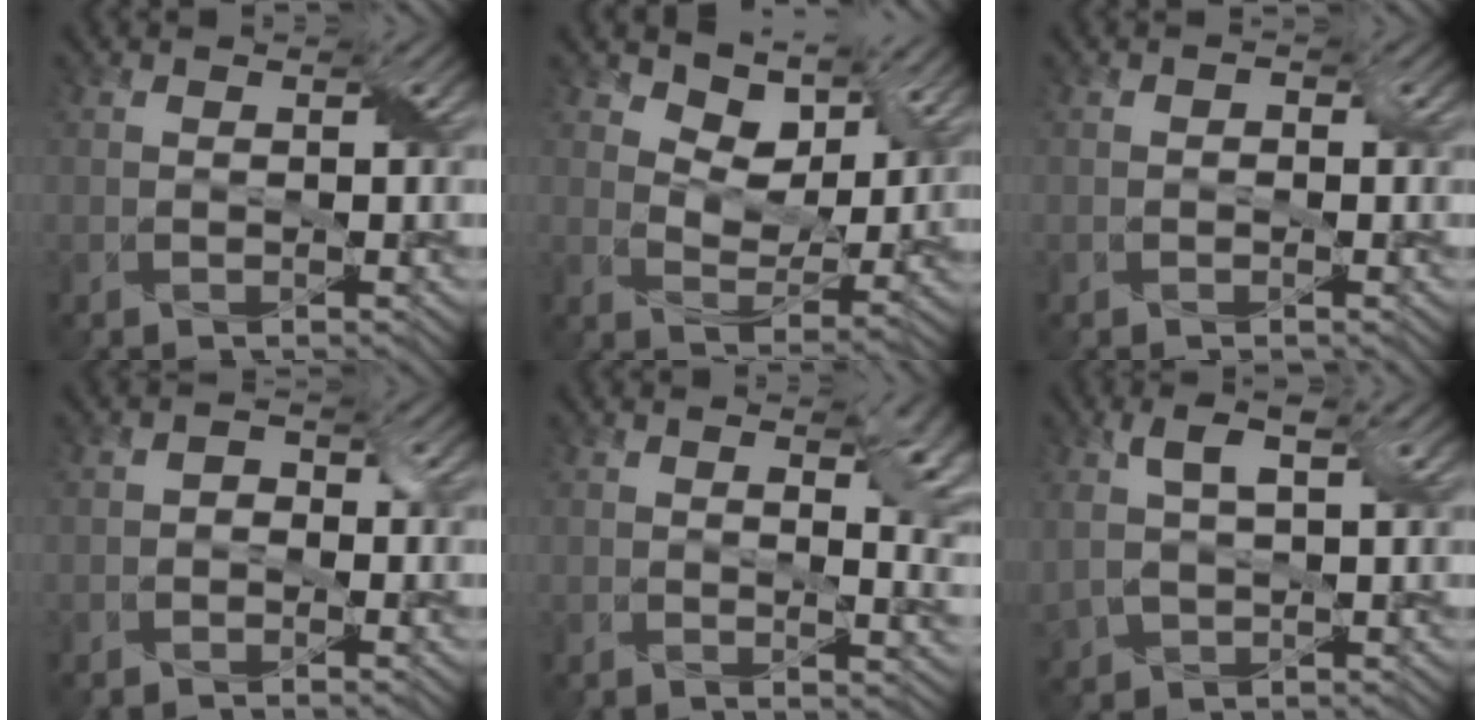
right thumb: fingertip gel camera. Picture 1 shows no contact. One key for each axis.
{"total": 7.9, "fx": 4.9, "fy": 4.6, "fz": 4.1, "tx": -0.077, "ty": -0.008, "tz": 0.078}
{"total": 0.9, "fx": -0.2, "fy": 0.8, "fz": 0.5, "tx": -0.006, "ty": -0.002, "tz": -0.007}
{"total": 1.5, "fx": -0.6, "fy": 1.2, "fz": 0.7, "tx": -0.015, "ty": 0.002, "tz": -0.017}
{"total": 7.2, "fx": 2.5, "fy": 3.1, "fz": 5.9, "tx": -0.087, "ty": -0.010, "tz": 0.049}
{"total": 5.7, "fx": 1.8, "fy": 2.7, "fz": 4.7, "tx": -0.110, "ty": 0.007, "tz": 0.035}